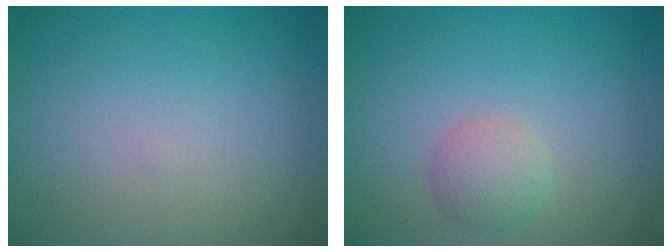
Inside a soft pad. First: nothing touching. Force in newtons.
{"total": 2.3, "press": 2.3, "slide": 0.2}